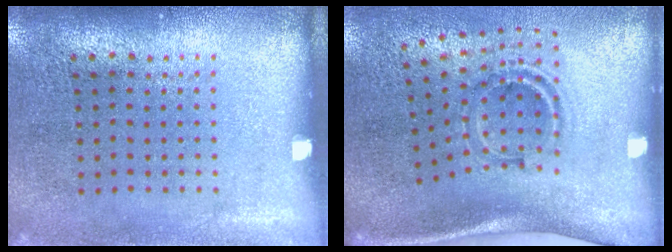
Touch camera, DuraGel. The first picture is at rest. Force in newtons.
{"total": 1.5, "press": 1.1, "slide": 1.0}